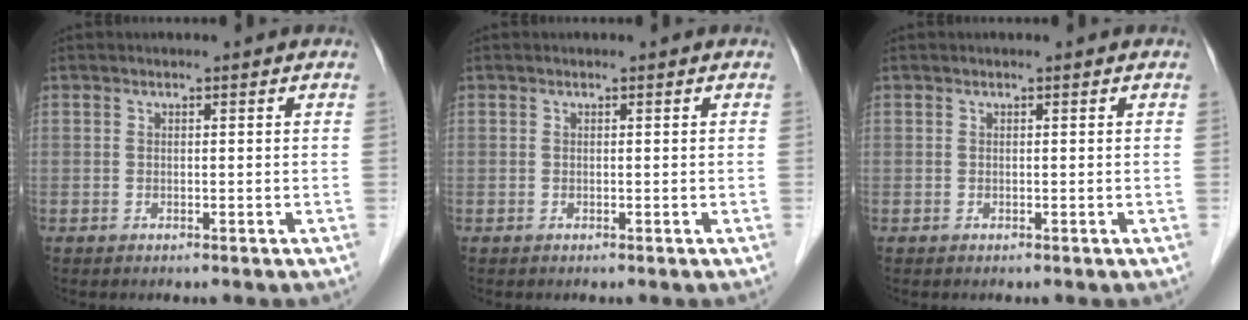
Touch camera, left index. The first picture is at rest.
{"total": 0.0}
{"total": 0.0}